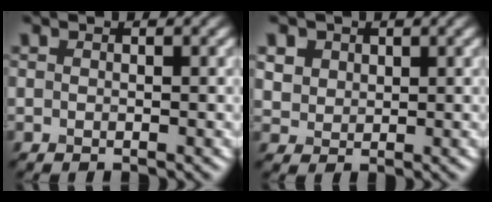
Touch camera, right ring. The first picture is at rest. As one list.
[{"total": 3.8, "force": [2.0, 2.7, 1.6], "torque": [-0.057, 0.007, 0.045]}]